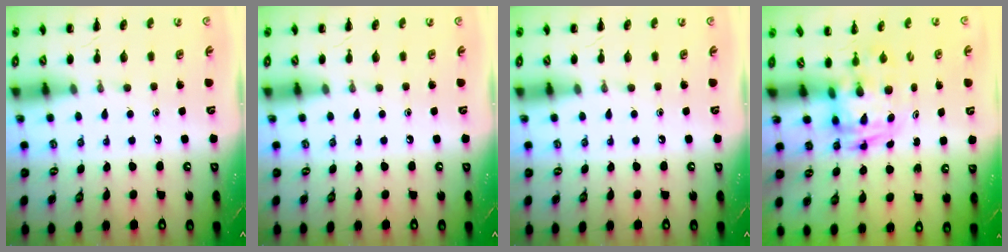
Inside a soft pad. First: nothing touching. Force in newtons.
{"total": 0.0}
{"total": 0.0}
{"total": 2.7, "press": 2.6, "slide": 0.5}